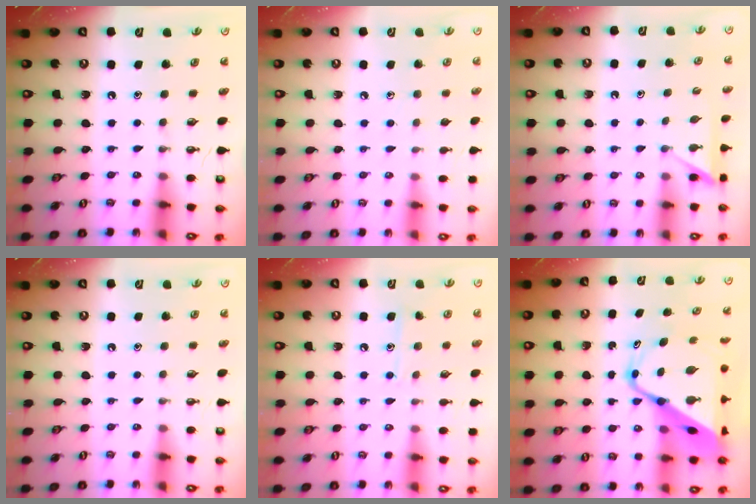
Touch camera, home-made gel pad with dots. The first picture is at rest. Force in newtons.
{"total": 3.7, "press": 3.7, "slide": 0.5}
{"total": 5.2, "press": 5.2, "slide": 0.4}
{"total": 0.0}
{"total": 7.5, "press": 7.5, "slide": 0.4}
{"total": 16.2, "press": 16.1, "slide": 1.2}